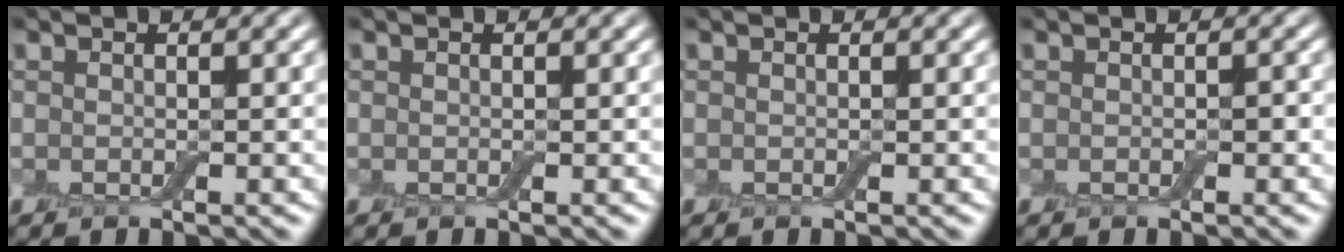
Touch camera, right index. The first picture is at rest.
{"total": 0.0}
{"total": 0.0}
{"total": 0.5, "force": [-0.1, 0.3, 0.4], "torque": [-0.006, 0.001, 0.001]}